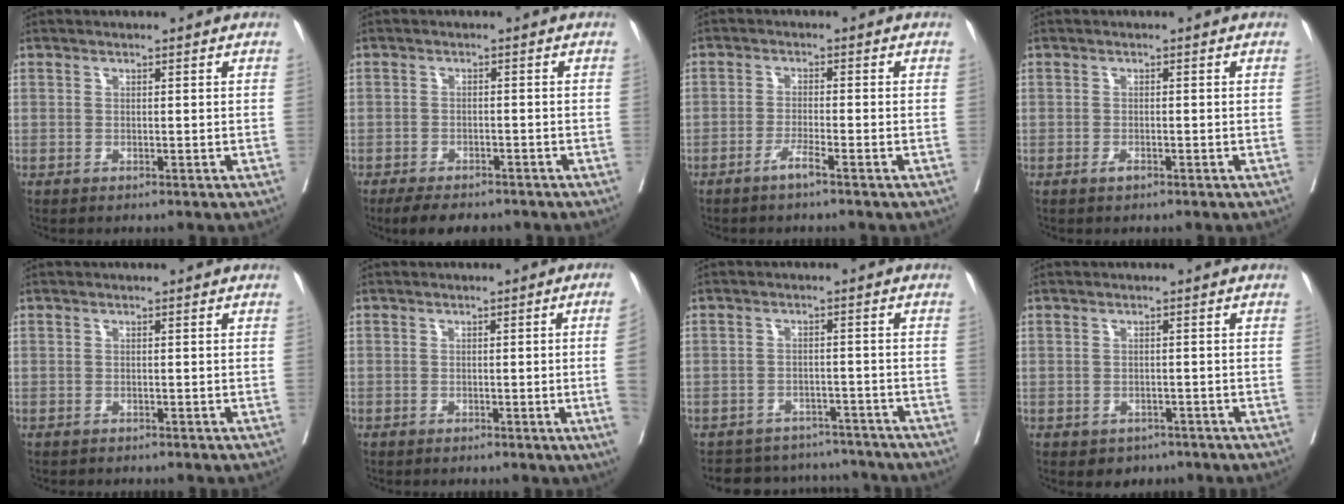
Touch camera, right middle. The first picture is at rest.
{"total": 6.4, "force": [-5.3, 2.4, 2.7], "torque": [-0.033, -0.004, -0.076]}
{"total": 2.4, "force": [-1.7, -0.4, 1.7], "torque": [-0.032, -0.002, -0.035]}
{"total": 0.9, "force": [-0.6, 0.3, 0.6], "torque": [-0.010, 0.001, -0.009]}
{"total": 0.6, "force": [-0.6, 0.2, 0.0], "torque": [-0.007, 0.000, -0.013]}
{"total": 4.5, "force": [-0.7, -1.6, 4.1], "torque": [-0.042, -0.008, -0.010]}
{"total": 9.6, "force": [-9.0, 3.5, 0.6], "torque": [-0.002, 0.020, -0.113]}
{"total": 3.1, "force": [-2.1, 2.2, 0.4], "torque": [-0.001, 0.005, -0.027]}